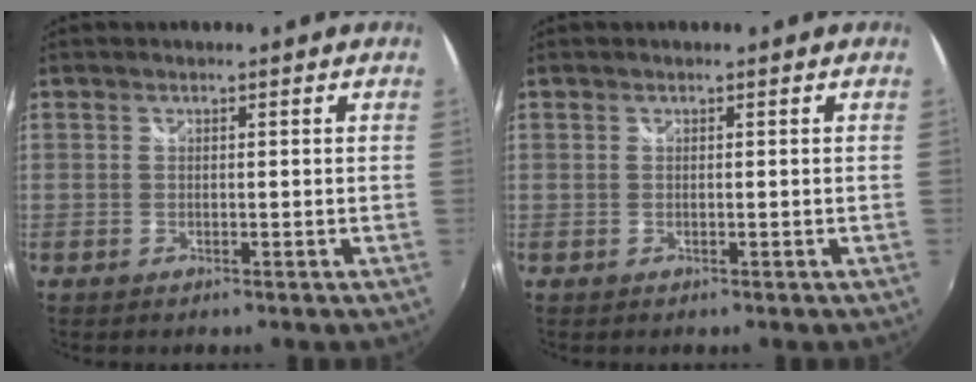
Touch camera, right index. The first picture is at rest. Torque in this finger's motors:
{"motor_torque": [0.00, 0.00, 0.00, 0.01]}